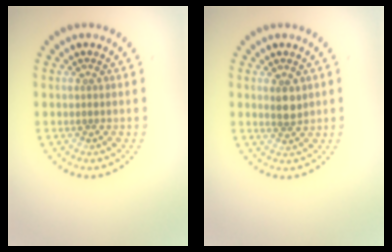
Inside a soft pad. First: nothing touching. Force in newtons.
{"total": 1.9, "press": 1.7, "slide": 0.8}